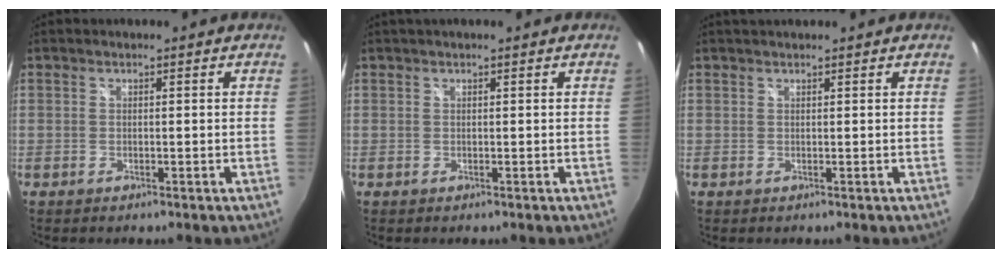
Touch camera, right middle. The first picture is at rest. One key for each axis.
{"total": 1.6, "fx": 1.2, "fy": 0.0, "fz": 1.0, "tx": -0.021, "ty": 0.010, "tz": 0.013}
{"total": 1.9, "fx": 1.7, "fy": 0.2, "fz": 0.9, "tx": -0.017, "ty": 0.007, "tz": 0.023}